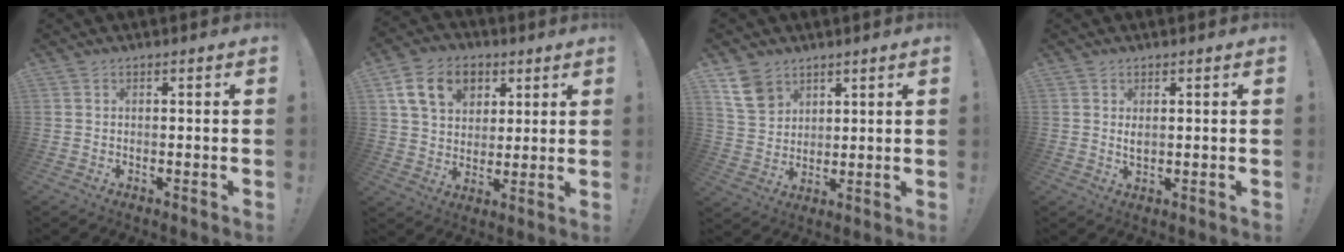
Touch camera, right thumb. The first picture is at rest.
{"total": 15.0, "force": [6.4, 11.0, 7.9], "torque": [-0.120, -0.019, 0.125]}
{"total": 10.1, "force": [6.0, 7.4, 3.4], "torque": [-0.051, -0.030, 0.121]}
{"total": 1.7, "force": [0.7, 0.9, 1.3], "torque": [-0.020, -0.003, 0.010]}